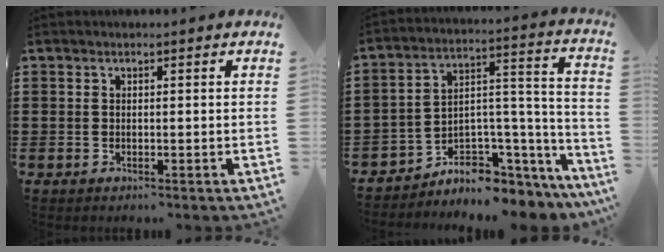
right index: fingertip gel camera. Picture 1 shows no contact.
{"total": 5.0, "force": [-3.9, 2.9, 1.0], "torque": [-0.026, -0.009, -0.071]}